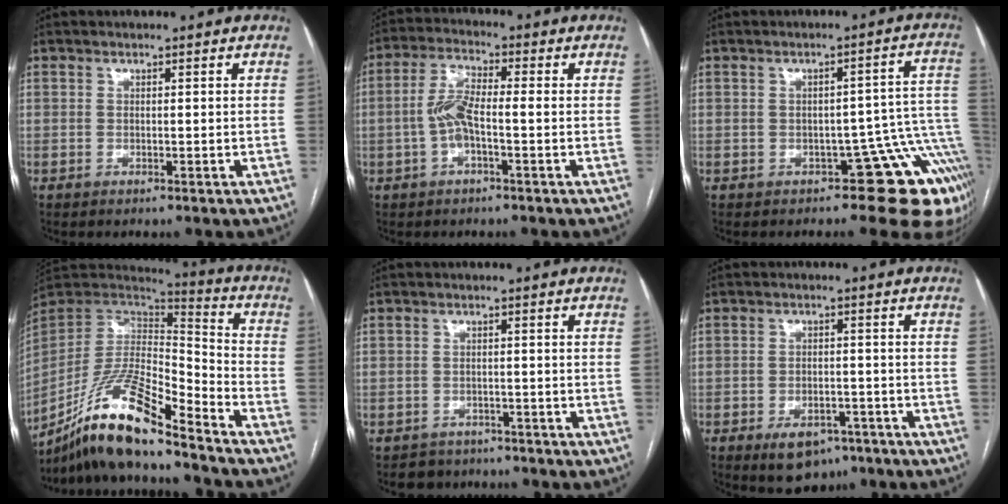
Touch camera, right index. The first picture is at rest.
{"total": 6.2, "force": [-1.0, 1.7, 5.9], "torque": [-0.131, 0.016, -0.023]}
{"total": 11.2, "force": [-6.8, 5.1, 7.4], "torque": [-0.015, 0.055, -0.074]}
{"total": 17.5, "force": [-13.4, 2.5, 11.0], "torque": [-0.219, -0.002, -0.247]}
{"total": 3.5, "force": [-2.6, 2.3, -0.6], "torque": [0.004, 0.006, -0.039]}
{"total": 6.9, "force": [-4.4, 4.0, 3.6], "torque": [-0.054, -0.001, -0.055]}